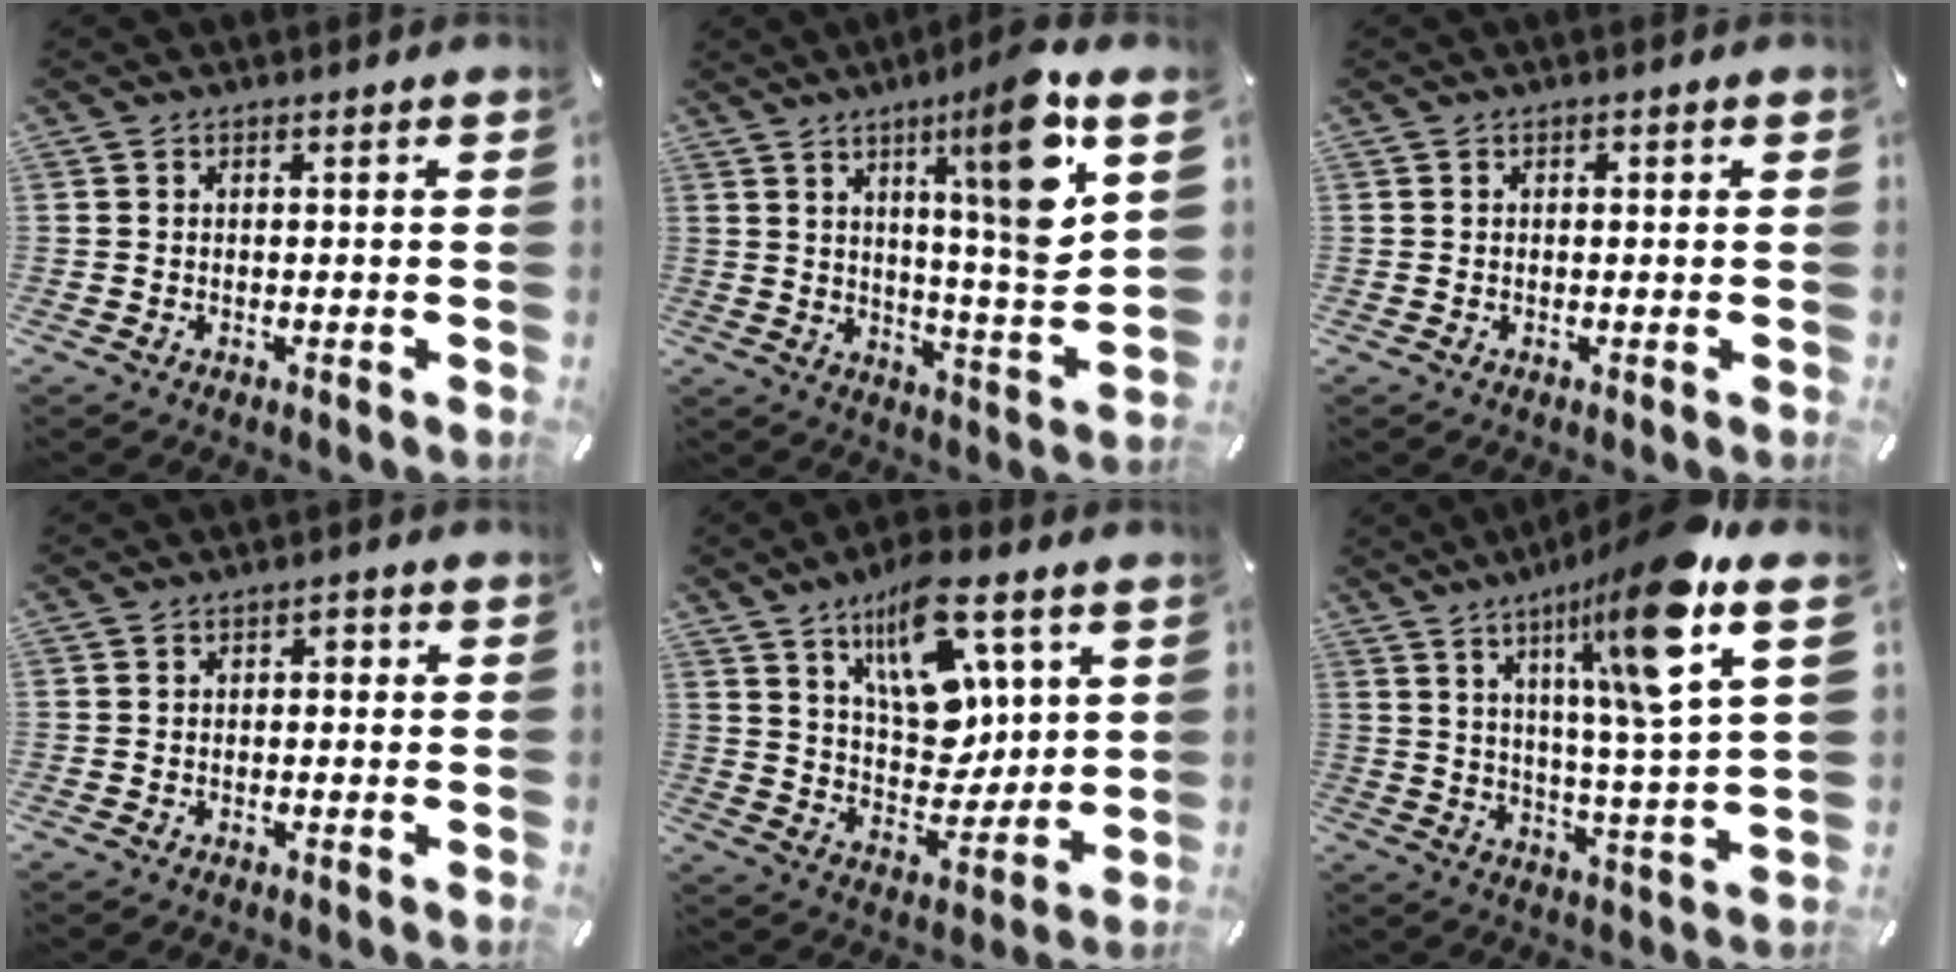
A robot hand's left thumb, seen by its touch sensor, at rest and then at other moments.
{"total": 16.7, "force": [7.4, 2.5, 14.8], "torque": [-0.217, -0.043, 0.102]}
{"total": 0.6, "force": [0.1, 0.4, 0.5], "torque": [-0.001, -0.002, 0.000]}
{"total": 1.5, "force": [-0.8, 0.9, 0.8], "torque": [-0.017, 0.009, -0.020]}
{"total": 16.9, "force": [8.5, 9.5, 11.1], "torque": [-0.168, -0.042, 0.149]}
{"total": 17.8, "force": [9.6, 1.6, 14.9], "torque": [-0.238, -0.044, 0.133]}